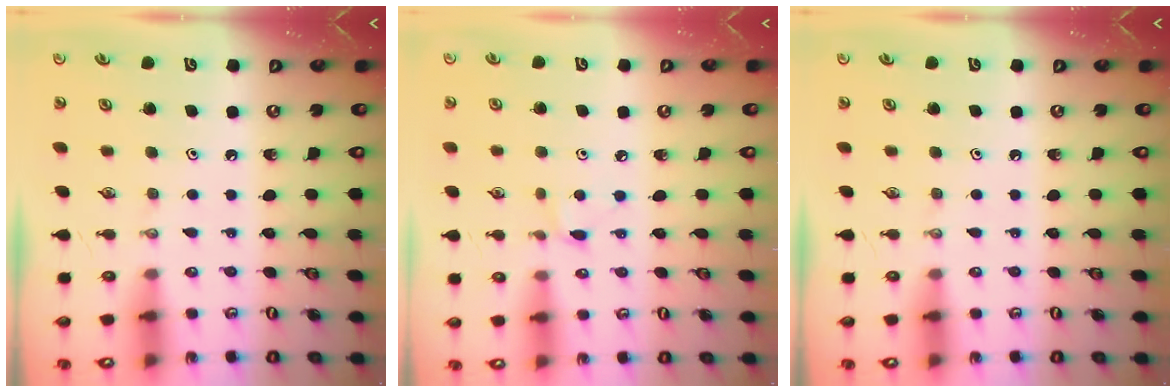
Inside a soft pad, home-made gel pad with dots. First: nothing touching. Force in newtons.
{"total": 4.0, "press": 4.0, "slide": 0.5}
{"total": 0.0}